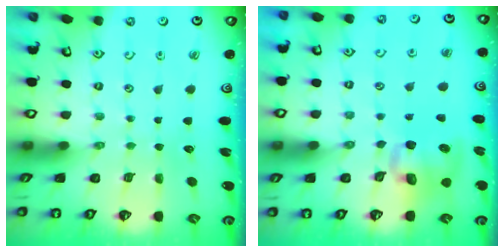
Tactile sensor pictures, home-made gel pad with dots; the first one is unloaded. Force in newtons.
{"total": 10.5, "press": 10.4, "slide": 1.8}